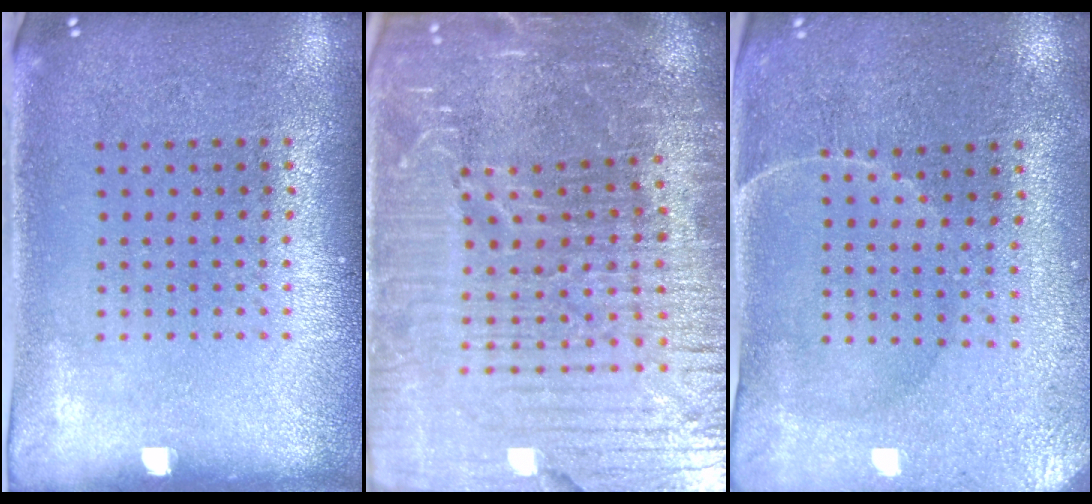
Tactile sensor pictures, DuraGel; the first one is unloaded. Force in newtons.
{"total": 7.0, "press": 6.1, "slide": 3.4}
{"total": 0.6, "press": 0.4, "slide": 0.5}